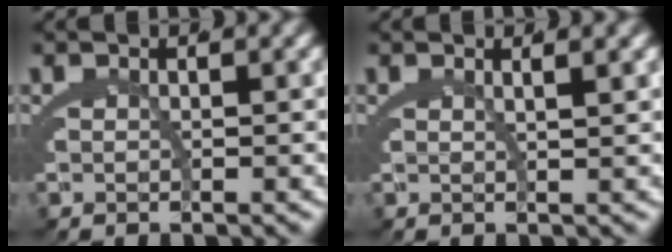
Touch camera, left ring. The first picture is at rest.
{"total": 1.5, "force": [1.0, -0.7, 0.8], "torque": [-0.011, 0.001, 0.019]}